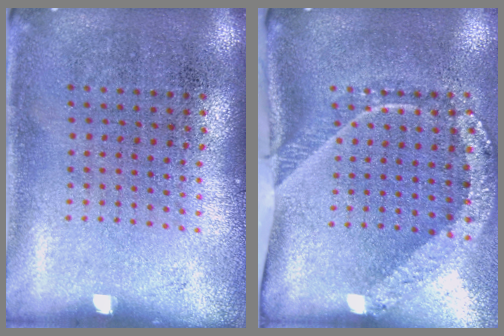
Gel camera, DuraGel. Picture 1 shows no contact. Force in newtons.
{"total": 2.5, "press": 1.7, "slide": 1.8}